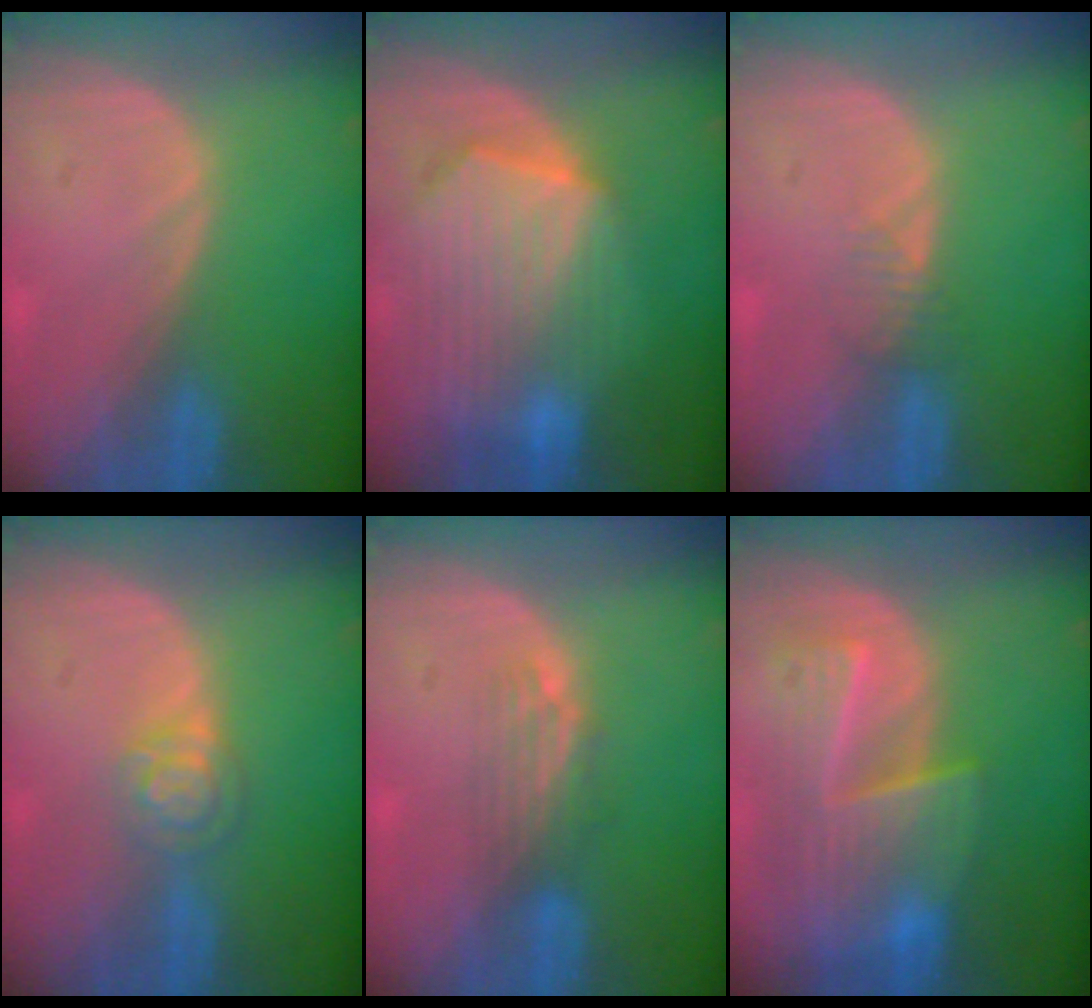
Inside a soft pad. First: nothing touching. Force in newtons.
{"total": 10.4, "press": 9.1, "slide": 5.1}
{"total": 1.6, "press": 1.6, "slide": 0.2}
{"total": 4.1, "press": 3.6, "slide": 1.8}
{"total": 3.3, "press": 2.8, "slide": 1.6}
{"total": 9.5, "press": 8.4, "slide": 4.5}